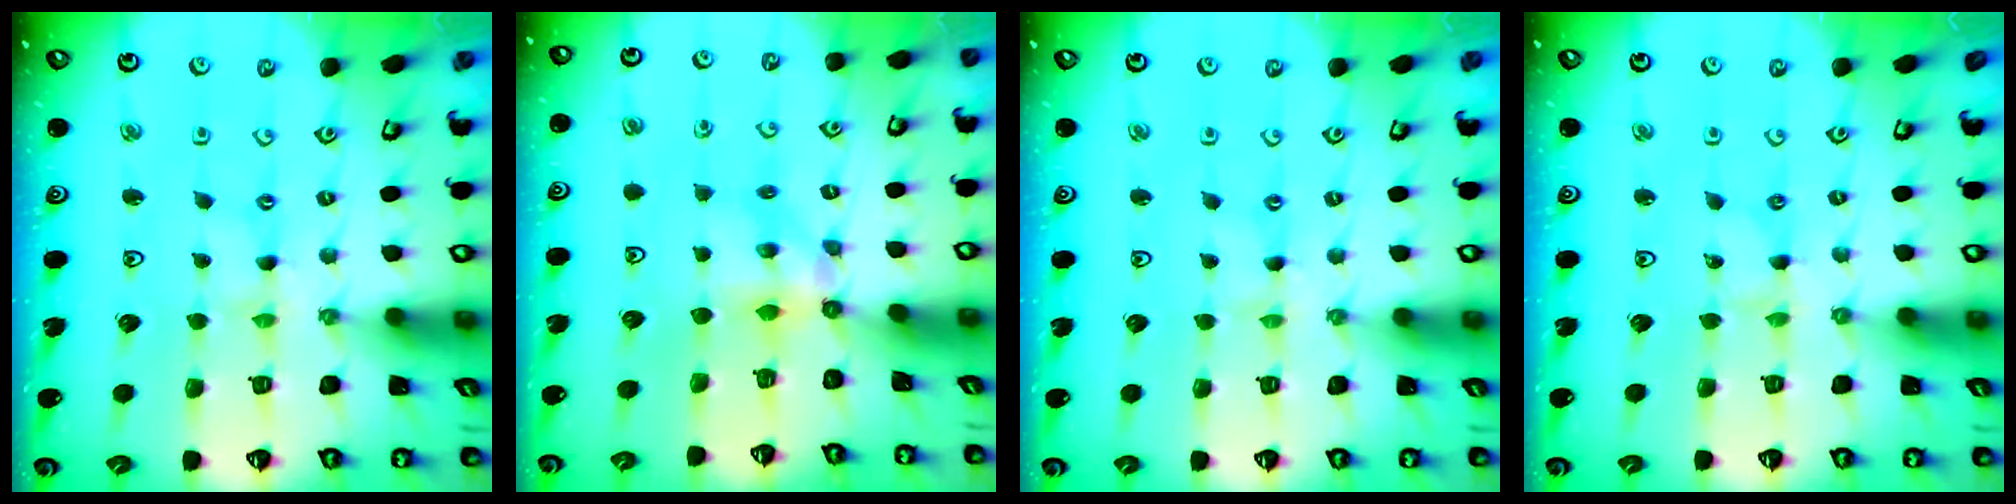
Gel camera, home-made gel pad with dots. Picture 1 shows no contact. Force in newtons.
{"total": 4.9, "press": 4.9, "slide": 0.4}
{"total": 0.0}
{"total": 0.0}